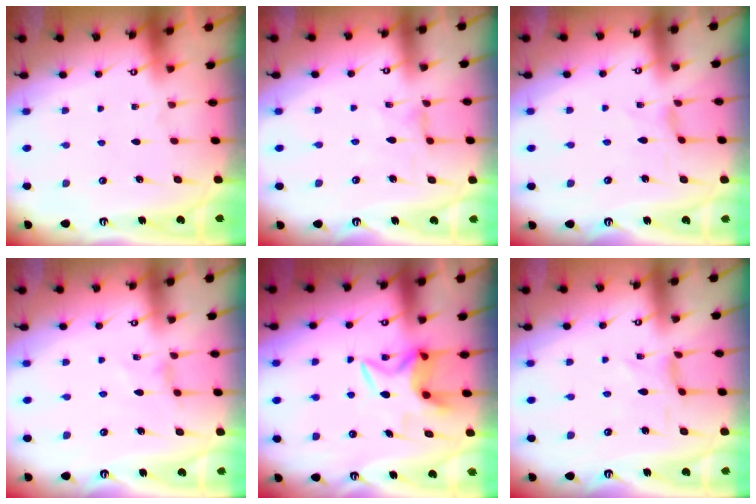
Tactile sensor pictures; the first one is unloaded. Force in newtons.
{"total": 1.6, "press": 1.6, "slide": 0.1}
{"total": 1.3, "press": 1.3, "slide": 0.3}
{"total": 0.8, "press": 0.8, "slide": 0.3}
{"total": 6.4, "press": 6.4, "slide": 0.7}
{"total": 0.0}